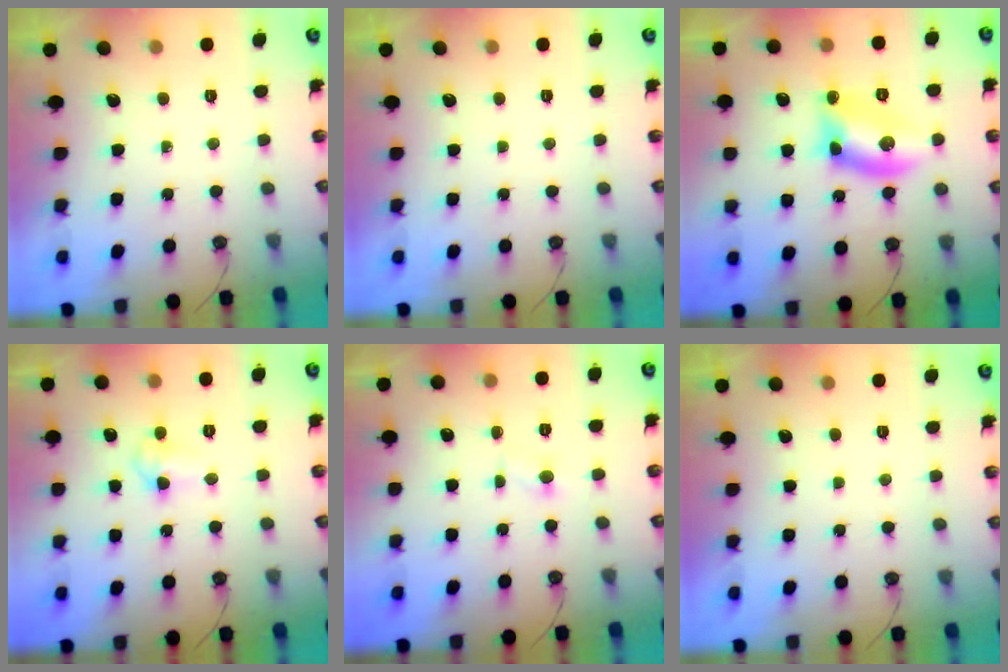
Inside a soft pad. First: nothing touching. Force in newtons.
{"total": 0.0}
{"total": 10.3, "press": 10.3, "slide": 0.2}
{"total": 5.3, "press": 5.1, "slide": 1.5}
{"total": 1.8, "press": 1.8, "slide": 0.2}
{"total": 0.0}